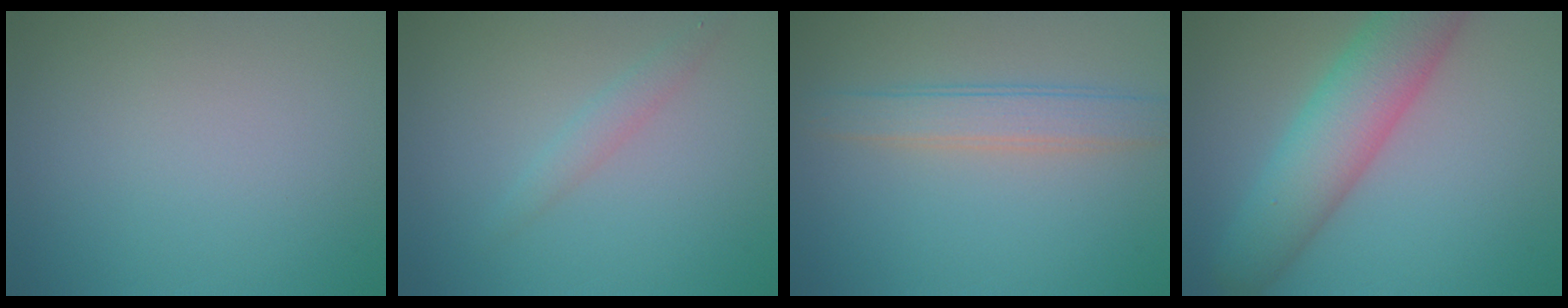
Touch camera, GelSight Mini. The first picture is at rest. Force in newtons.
{"total": 1.4, "press": 1.4, "slide": 0.0}
{"total": 3.0, "press": 3.0, "slide": 0.1}
{"total": 7.3, "press": 7.3, "slide": 0.3}